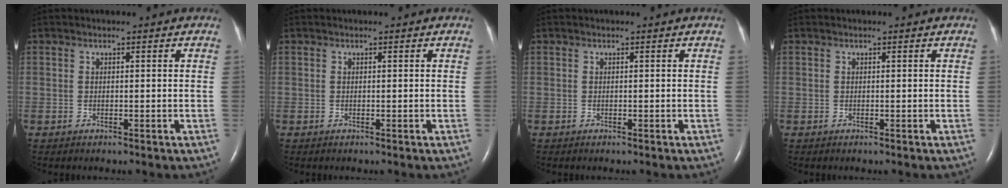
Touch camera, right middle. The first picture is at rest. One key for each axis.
{"total": 0.0}
{"total": 0.0}
{"total": 0.0}